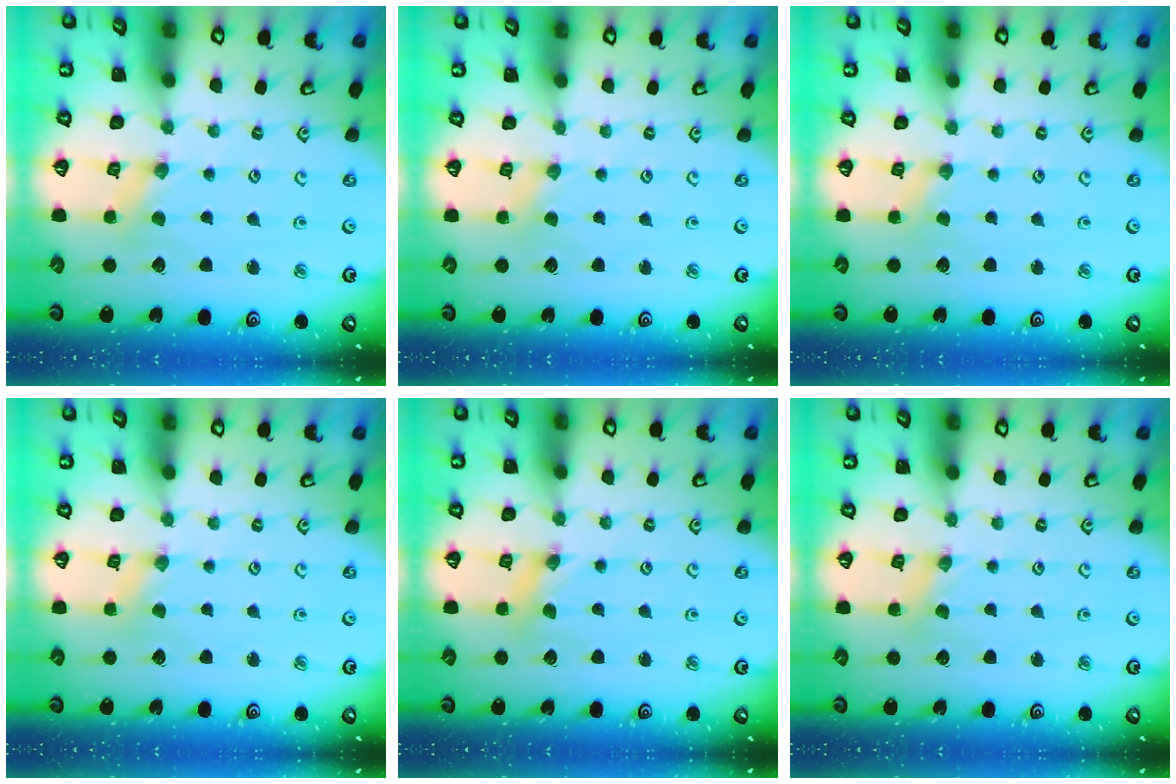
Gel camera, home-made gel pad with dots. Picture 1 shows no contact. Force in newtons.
{"total": 0.5, "press": 0.5, "slide": 0.1}
{"total": 0.0}
{"total": 0.6, "press": 0.6, "slide": 0.1}
{"total": 1.7, "press": 1.6, "slide": 0.3}
{"total": 1.1, "press": 1.1, "slide": 0.2}